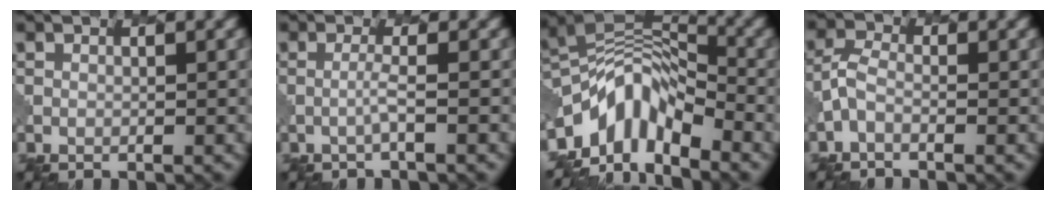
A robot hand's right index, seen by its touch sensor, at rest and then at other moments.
{"total": 1.2, "force": [-0.3, -0.1, 1.2], "torque": [-0.018, 0.004, -0.015]}
{"total": 8.2, "force": [-4.6, 4.1, 5.4], "torque": [-0.076, 0.005, -0.096]}
{"total": 1.6, "force": [-0.9, 0.7, 1.1], "torque": [-0.030, 0.003, -0.028]}